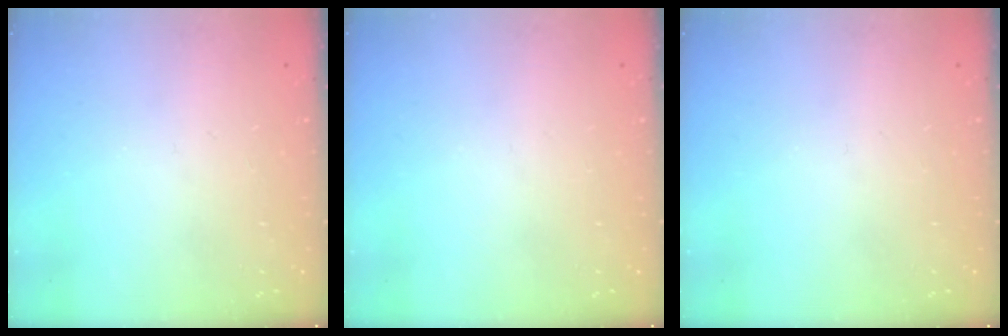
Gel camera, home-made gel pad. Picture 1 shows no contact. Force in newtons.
{"total": 0.0}
{"total": 0.0}